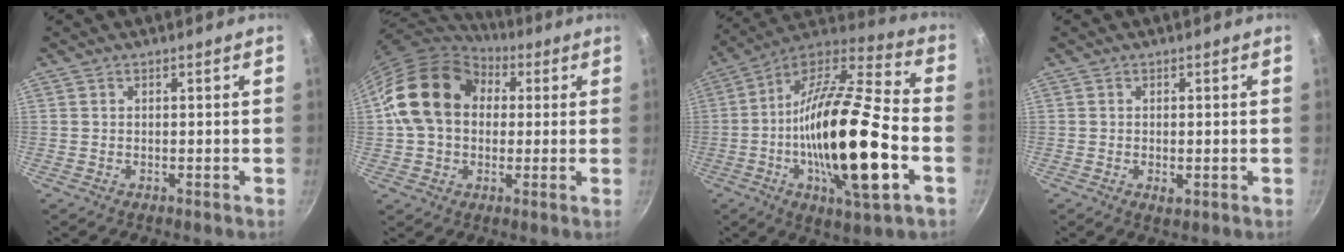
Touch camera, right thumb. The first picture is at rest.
{"total": 18.1, "force": [3.1, 13.8, 11.3], "torque": [-0.177, 0.033, 0.042]}
{"total": 27.4, "force": [-5.8, 7.6, 25.6], "torque": [-0.448, 0.016, -0.113]}
{"total": 1.8, "force": [-0.4, 0.8, 1.5], "torque": [-0.024, -0.005, -0.004]}